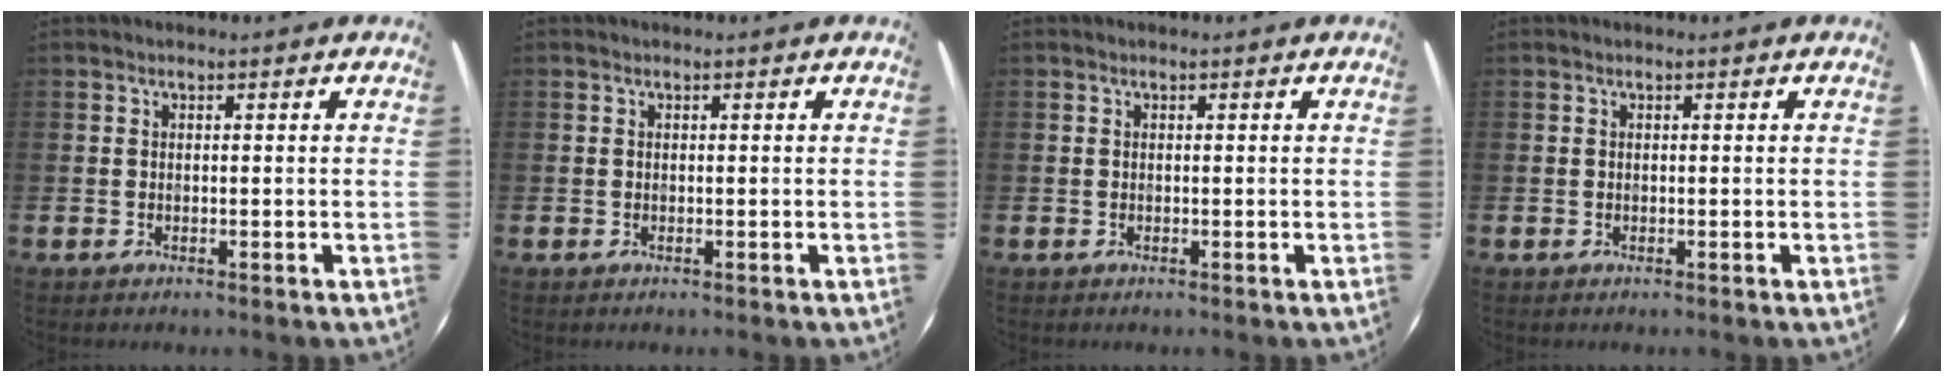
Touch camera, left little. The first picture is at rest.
{"total": 0.0}
{"total": 0.0}
{"total": 0.0}